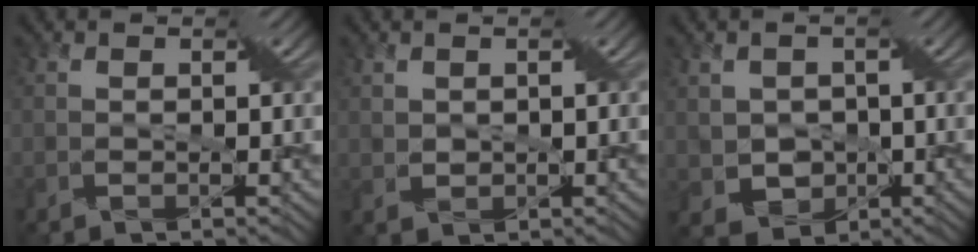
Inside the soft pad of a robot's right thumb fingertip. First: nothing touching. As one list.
[{"total": 1.0, "force": [0.8, 0.6, 0.2], "torque": [-0.028, -0.005, 0.024]}, {"total": 3.5, "force": [0.2, 3.2, 1.4], "torque": [-0.061, -0.021, 0.008]}]